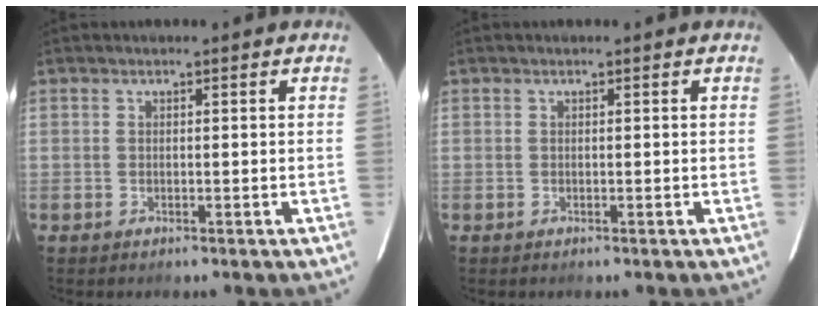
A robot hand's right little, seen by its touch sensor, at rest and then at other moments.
{"total": 0.0}